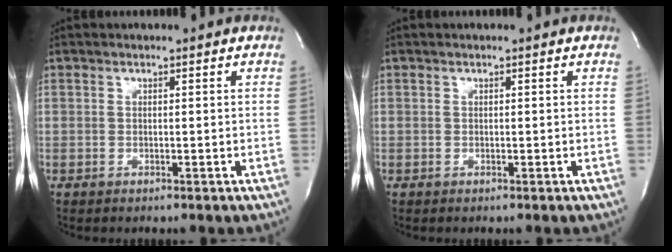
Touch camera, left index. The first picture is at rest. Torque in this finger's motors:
{"motor_torque": [0.02, 0.06, 0.00, -0.01]}